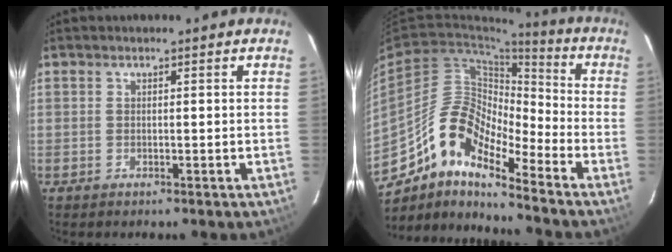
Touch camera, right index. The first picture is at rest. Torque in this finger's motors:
{"motor_torque": [0.81, -0.76, 0.09, -0.08]}